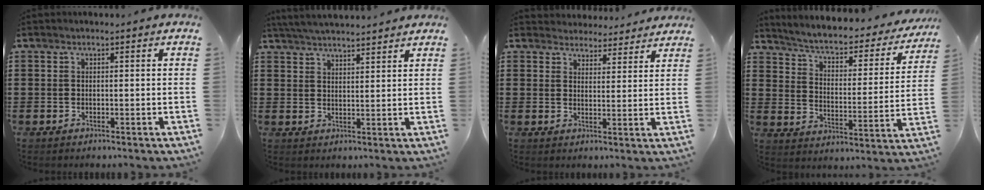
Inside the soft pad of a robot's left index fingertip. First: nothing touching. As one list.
[{"total": 4.0, "force": [3.9, -0.3, 0.7], "torque": [-0.024, -0.010, 0.071]}, {"total": 3.9, "force": [3.9, 0.7, 0.0], "torque": [-0.015, -0.015, 0.072]}, {"total": 3.6, "force": [2.9, 0.6, 2.1], "torque": [-0.056, -0.028, 0.038]}]